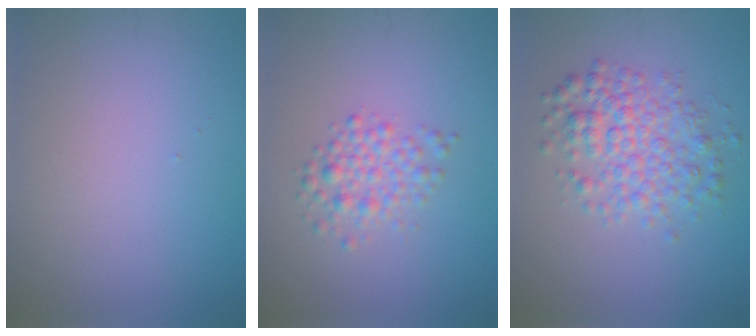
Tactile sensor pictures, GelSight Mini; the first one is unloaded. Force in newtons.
{"total": 2.6, "press": 2.5, "slide": 0.0}
{"total": 4.5, "press": 4.5, "slide": 0.1}